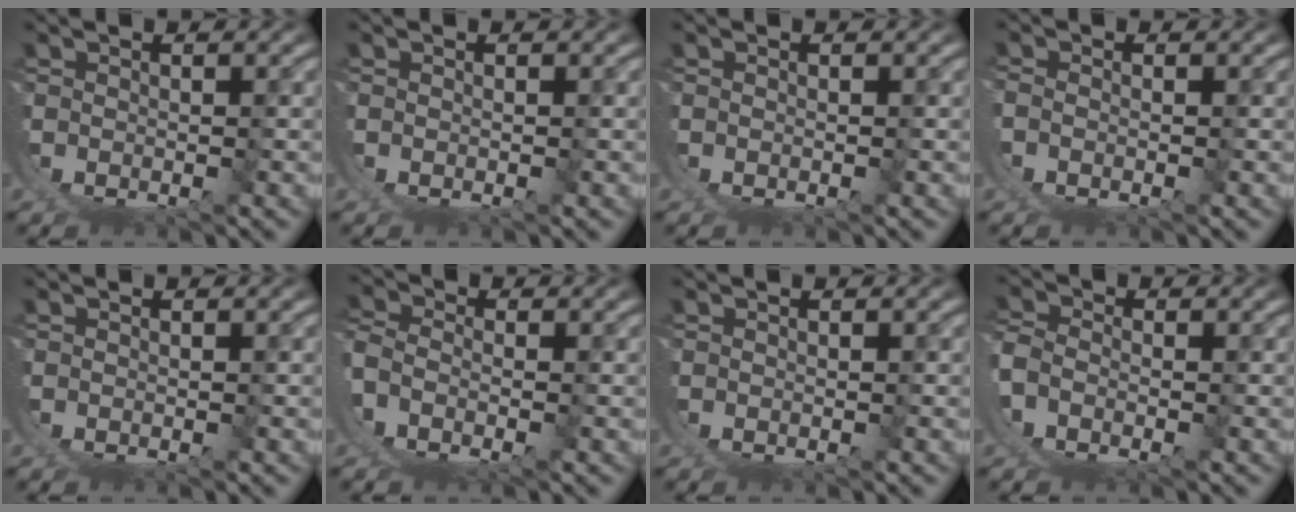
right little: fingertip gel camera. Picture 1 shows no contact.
{"total": 0.0}
{"total": 0.0}
{"total": 0.7, "force": [-0.6, -0.3, -0.3], "torque": [0.014, -0.001, -0.012]}
{"total": 0.0}
{"total": 2.8, "force": [-1.6, 1.9, 1.3], "torque": [-0.030, -0.015, -0.029]}
{"total": 0.0}
{"total": 3.1, "force": [-1.5, 2.6, 0.7], "torque": [-0.021, -0.007, -0.033]}